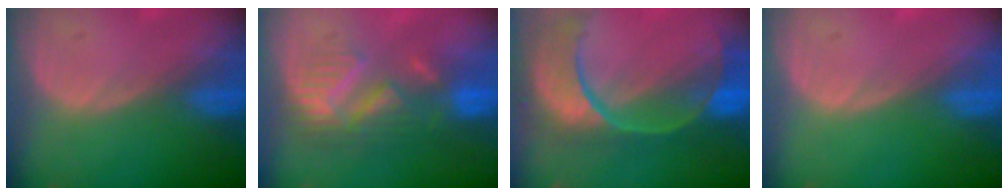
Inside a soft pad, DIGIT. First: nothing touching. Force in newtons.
{"total": 8.7, "press": 8.0, "slide": 3.3}
{"total": 12.3, "press": 9.9, "slide": 7.3}
{"total": 0.0}